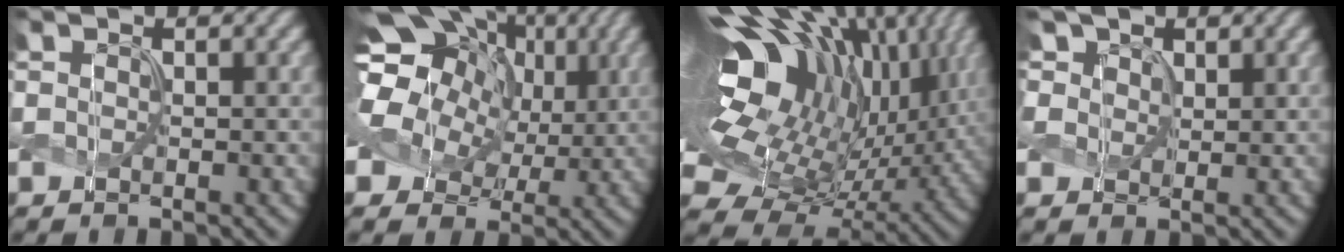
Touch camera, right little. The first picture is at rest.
{"total": 15.4, "force": [5.4, 11.2, 9.1], "torque": [-0.184, 0.040, 0.075]}
{"total": 19.0, "force": [5.0, 10.4, 15.0], "torque": [-0.264, 0.002, 0.108]}
{"total": 5.0, "force": [2.9, 3.5, 2.1], "torque": [-0.065, 0.005, 0.039]}